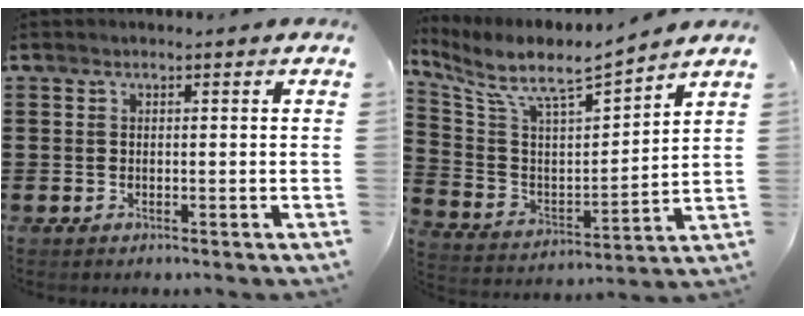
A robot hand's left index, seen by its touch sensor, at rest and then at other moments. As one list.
[{"total": 7.0, "force": [5.9, 1.5, 3.4], "torque": [-0.096, -0.044, 0.095]}]